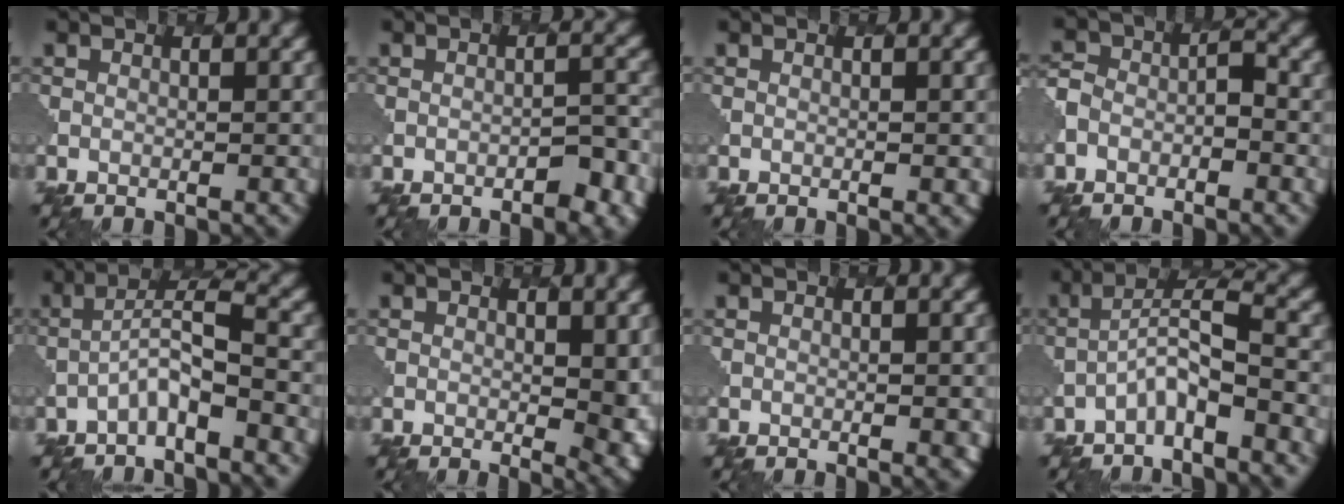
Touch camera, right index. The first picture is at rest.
{"total": 2.2, "force": [-1.5, 0.6, 1.5], "torque": [-0.022, 0.007, -0.021]}
{"total": 0.9, "force": [-0.1, 0.4, 0.8], "torque": [-0.003, 0.000, 0.005]}
{"total": 2.8, "force": [-1.5, 2.0, 1.3], "torque": [-0.020, 0.009, -0.039]}
{"total": 3.3, "force": [-1.9, 0.5, 2.6], "torque": [-0.050, 0.015, -0.046]}
{"total": 4.6, "force": [0.3, 1.7, 4.2], "torque": [-0.055, -0.008, 0.006]}
{"total": 1.2, "force": [-0.2, 0.4, 1.1], "torque": [-0.008, -0.001, 0.004]}
{"total": 3.5, "force": [-2.1, 0.5, 2.7], "torque": [-0.052, 0.014, -0.050]}